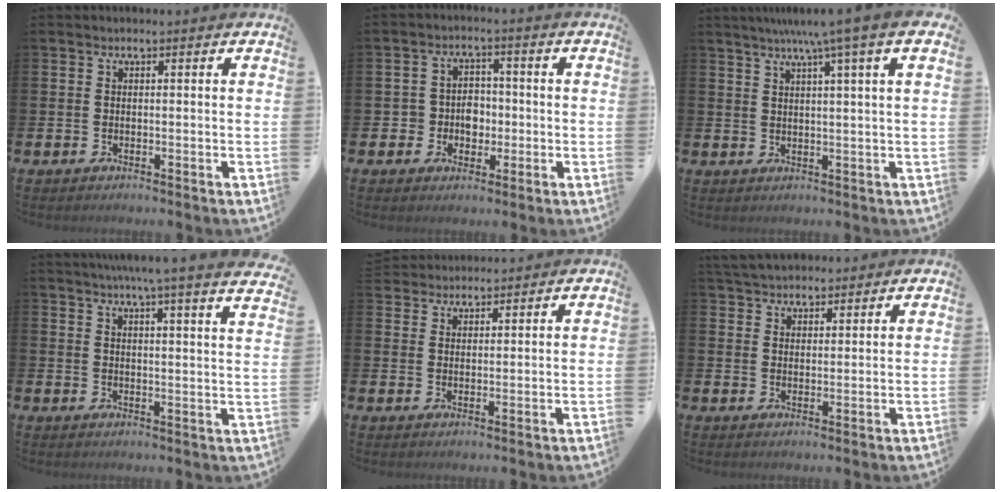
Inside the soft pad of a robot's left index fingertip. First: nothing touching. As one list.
[{"total": 3.7, "force": [-0.7, 3.5, 1.1], "torque": [-0.027, 0.005, -0.021]}, {"total": 5.3, "force": [3.7, -0.7, 3.7], "torque": [-0.072, -0.009, 0.058]}, {"total": 5.9, "force": [5.4, -1.0, 2.3], "torque": [-0.051, -0.029, 0.090]}, {"total": 2.9, "force": [2.8, 0.4, -0.4], "torque": [-0.001, -0.012, 0.053]}, {"total": 4.7, "force": [4.4, 0.8, 1.5], "torque": [-0.040, -0.007, 0.083]}]